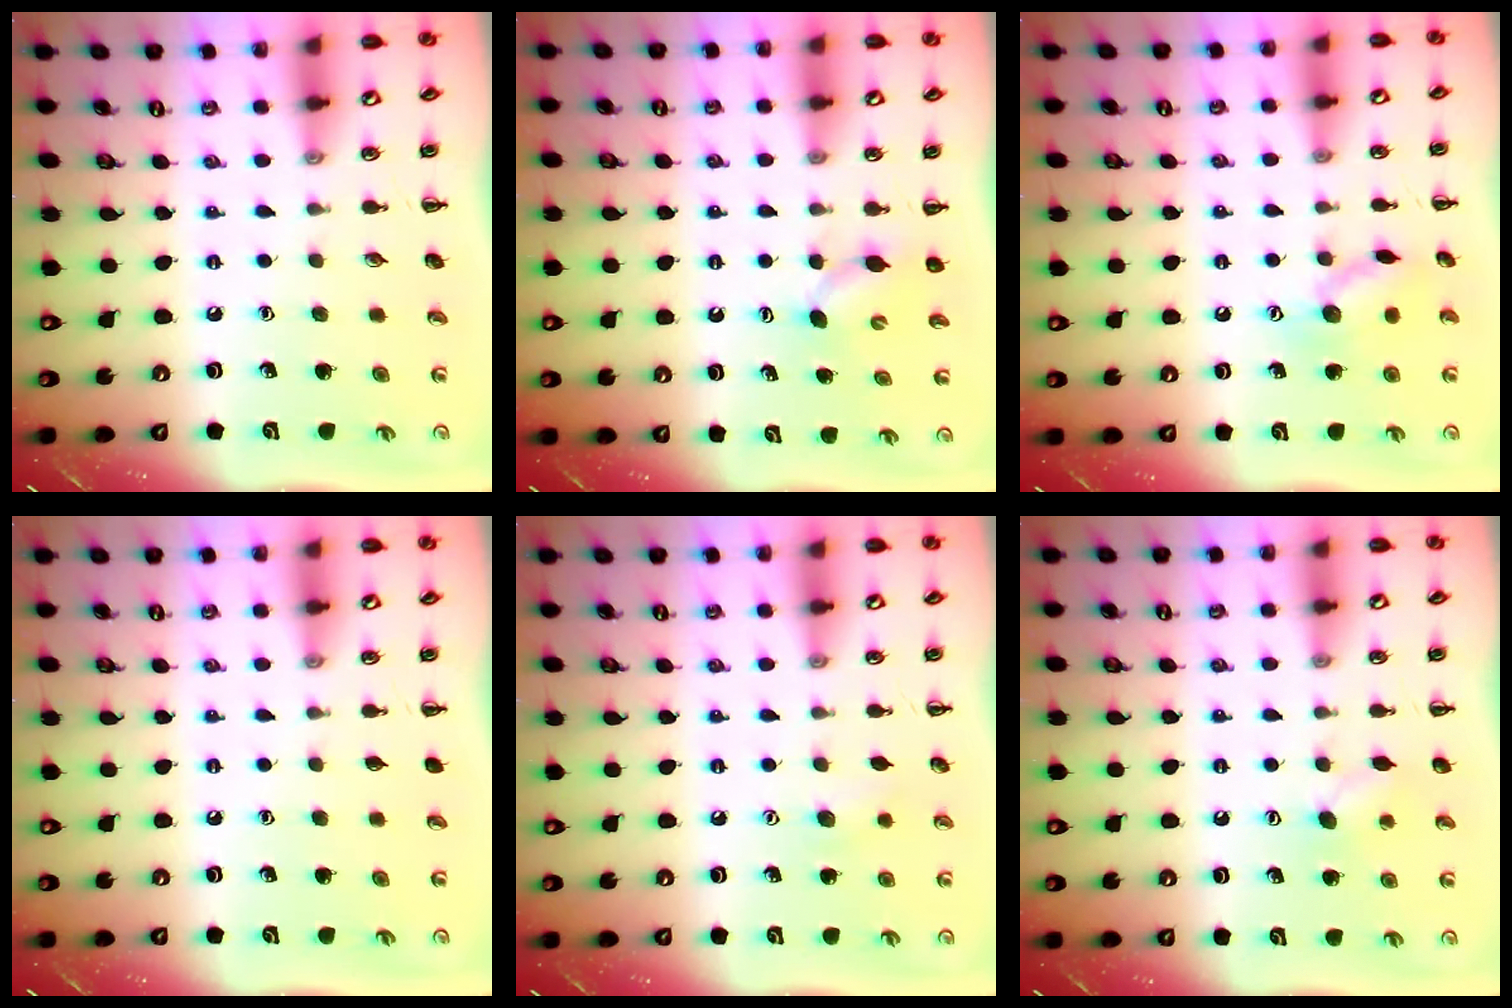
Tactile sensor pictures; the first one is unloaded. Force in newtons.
{"total": 4.0, "press": 3.9, "slide": 0.9}
{"total": 10.3, "press": 10.3, "slide": 0.5}
{"total": 0.0}
{"total": 6.3, "press": 6.2, "slide": 1.3}
{"total": 5.8, "press": 5.6, "slide": 1.2}